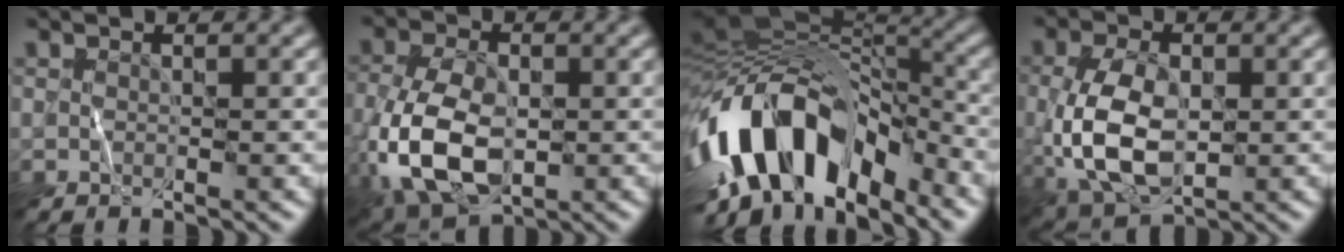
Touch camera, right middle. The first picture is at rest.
{"total": 10.3, "force": [-2.9, 6.0, 7.9], "torque": [-0.186, -0.021, -0.061]}
{"total": 14.8, "force": [-6.1, 7.8, 11.0], "torque": [-0.195, 0.018, -0.112]}
{"total": 8.1, "force": [-1.0, 4.8, 6.5], "torque": [-0.146, -0.008, -0.017]}